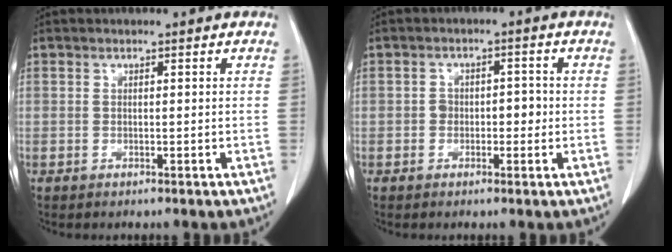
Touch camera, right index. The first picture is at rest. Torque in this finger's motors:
{"motor_torque": [0.28, -0.22, 0.00, 0.04]}